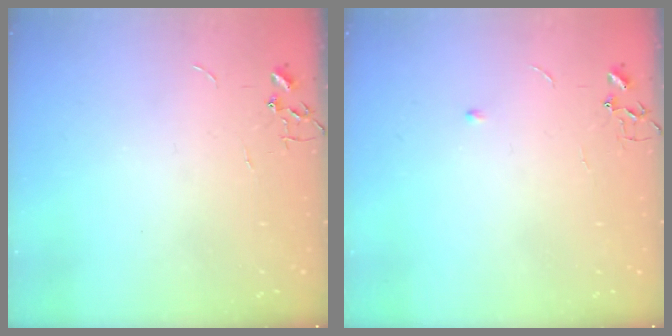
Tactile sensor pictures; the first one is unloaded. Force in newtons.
{"total": 3.4, "press": 3.3, "slide": 0.6}